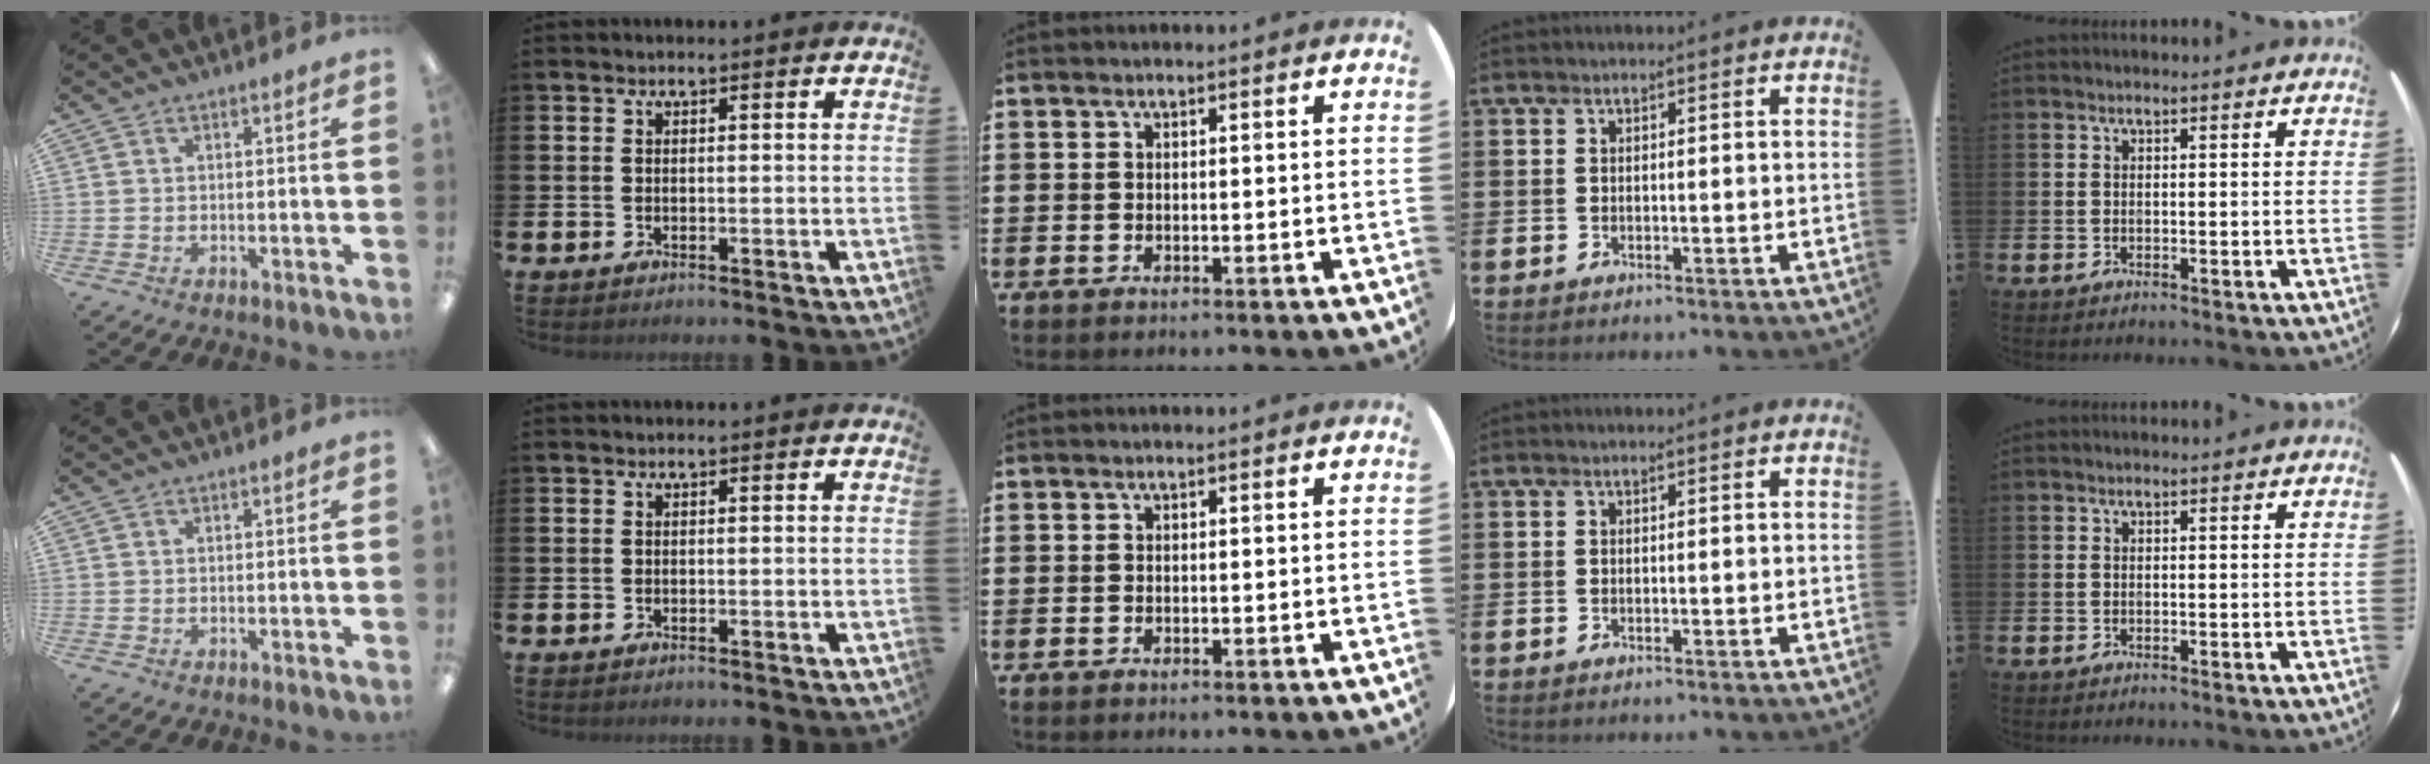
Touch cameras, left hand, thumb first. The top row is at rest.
{}